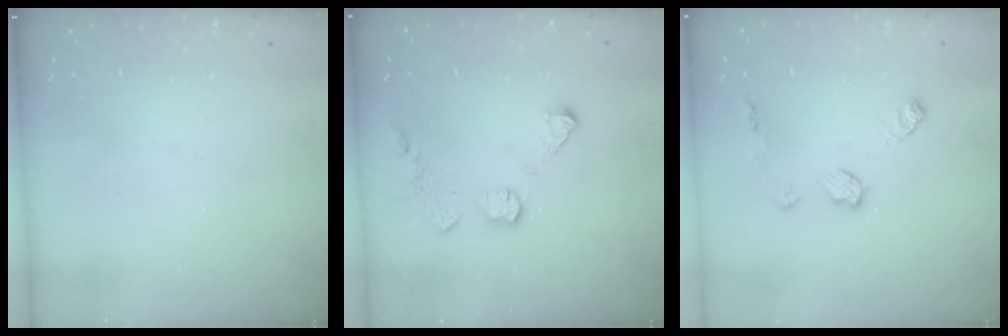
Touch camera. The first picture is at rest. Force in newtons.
{"total": 10.1, "press": 10.1, "slide": 0.6}
{"total": 7.9, "press": 7.9, "slide": 0.3}